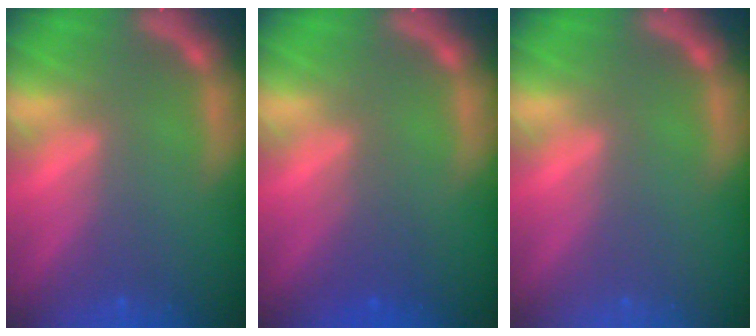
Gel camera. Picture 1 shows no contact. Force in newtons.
{"total": 2.0}
{"total": 0.0}